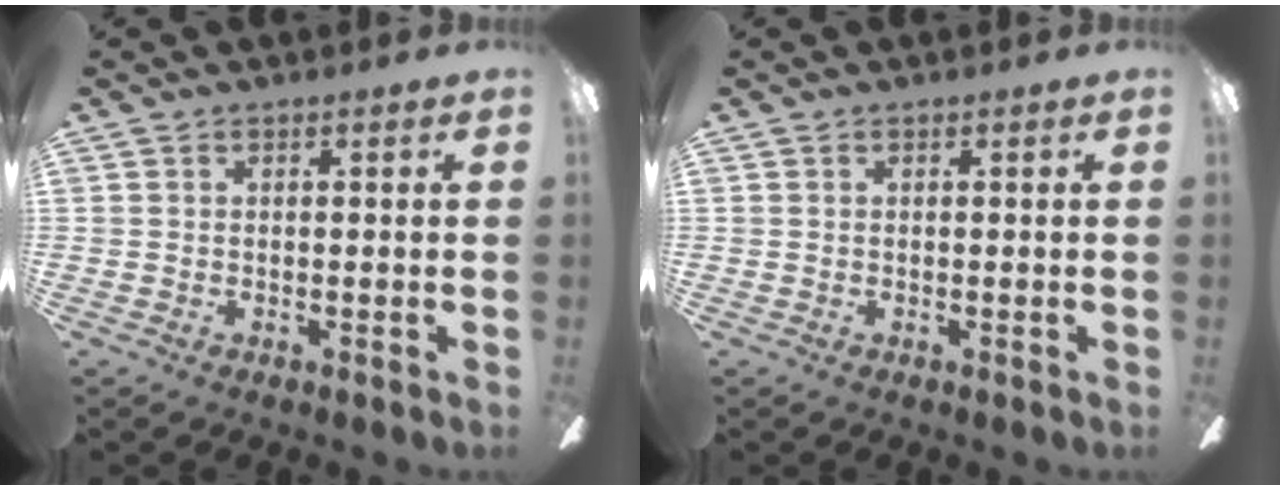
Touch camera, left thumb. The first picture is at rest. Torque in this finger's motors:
{"motor_torque": [0.02, 0.01, -0.13, 0.11, 0.00]}